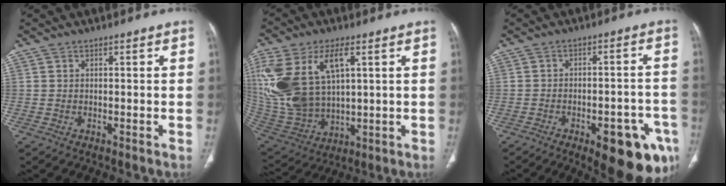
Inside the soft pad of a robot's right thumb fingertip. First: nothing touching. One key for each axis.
{"total": 22.5, "fx": 6.5, "fy": 12.5, "fz": 17.6, "tx": -0.393, "ty": -0.017, "tz": 0.138}
{"total": 16.3, "fx": -7.9, "fy": 6.4, "fz": 12.8, "tx": -0.106, "ty": 0.037, "tz": -0.088}